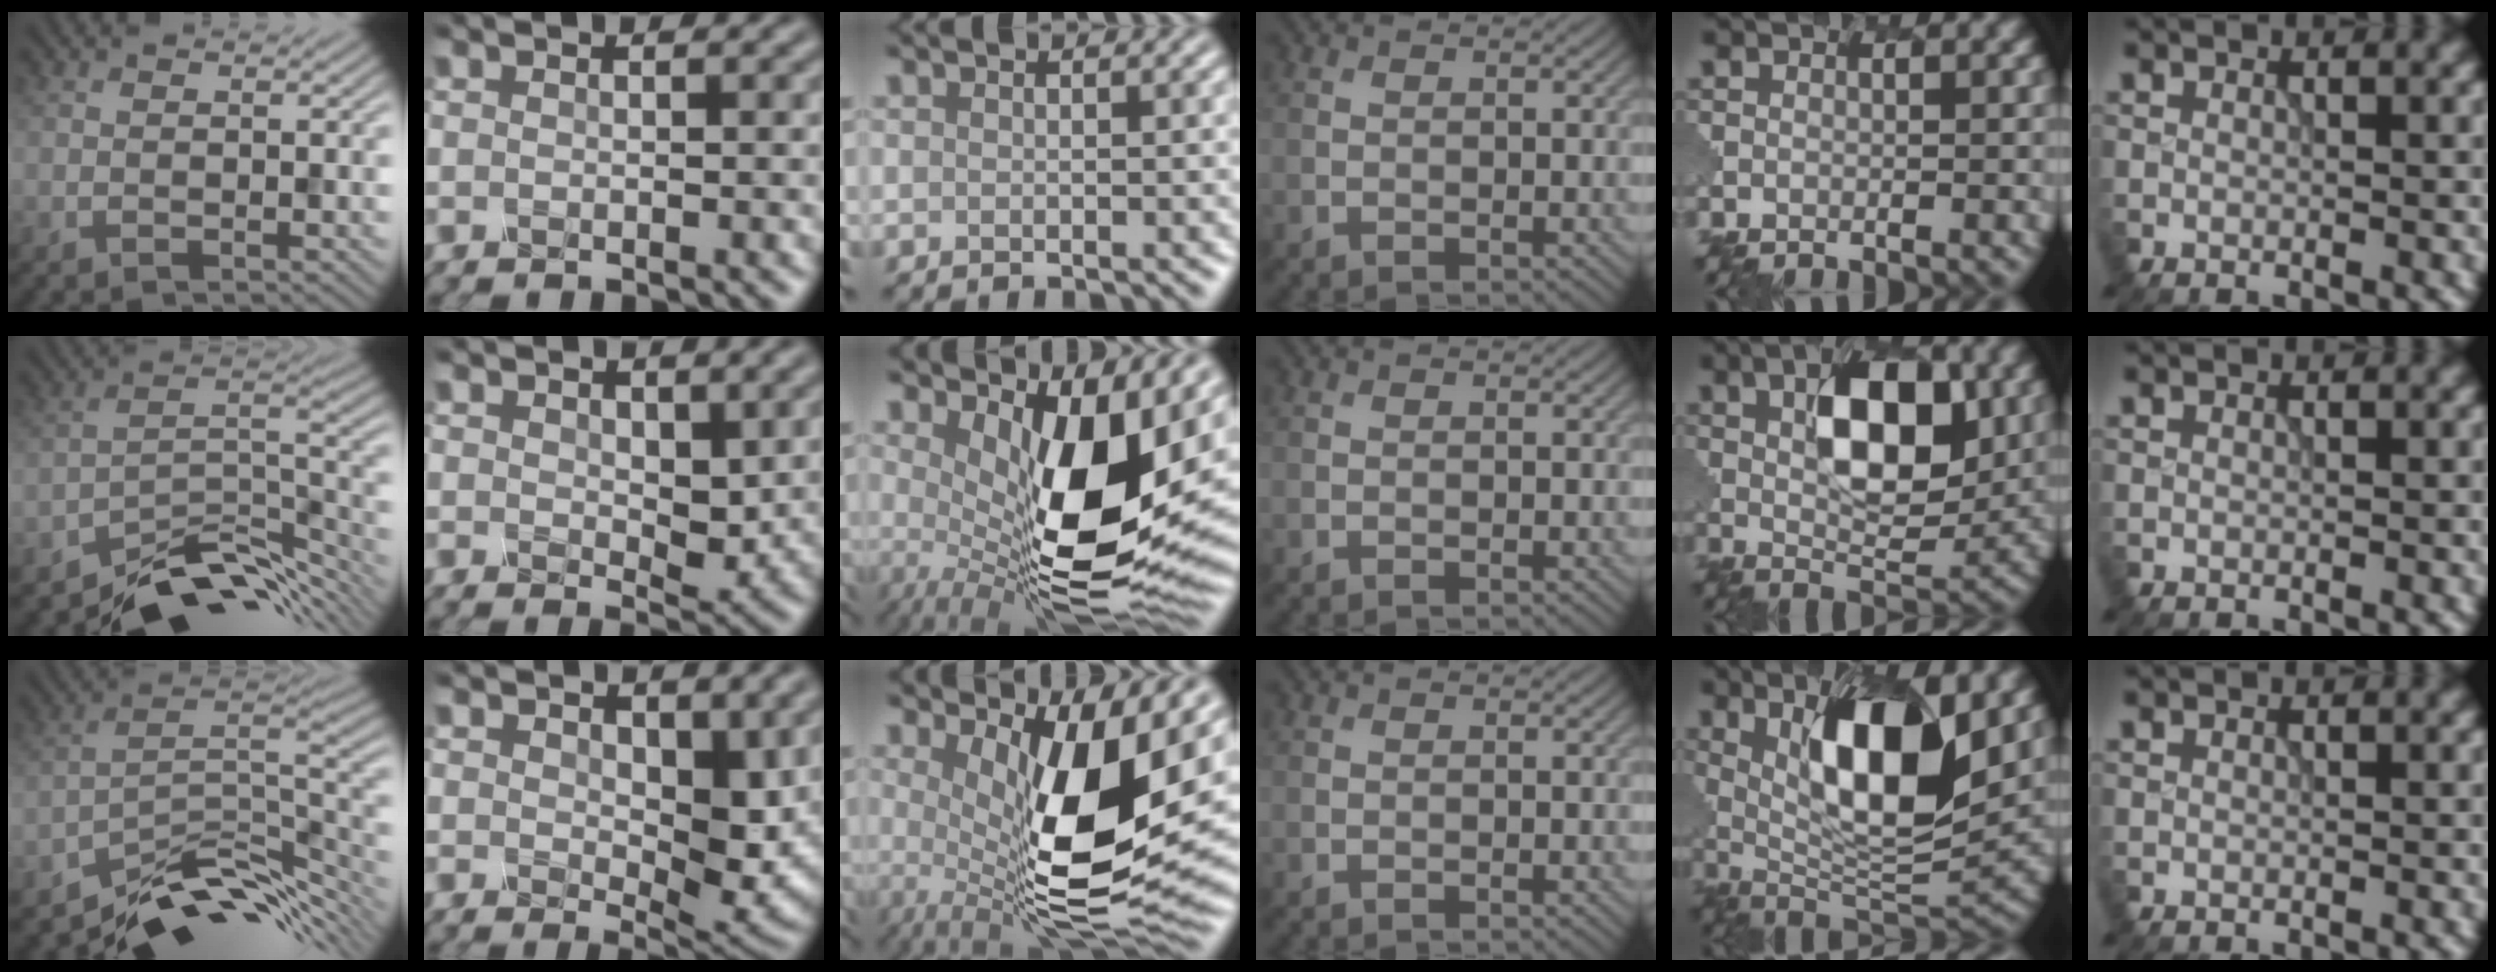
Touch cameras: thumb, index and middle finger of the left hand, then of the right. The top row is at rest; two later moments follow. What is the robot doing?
{"motion": "press", "object": "mechanical pencil"}